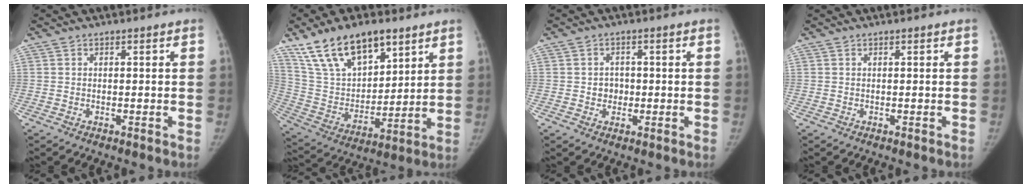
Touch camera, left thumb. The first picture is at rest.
{"total": 19.3, "force": [12.4, 9.8, 11.2], "torque": [-0.156, -0.045, 0.237]}
{"total": 2.9, "force": [-0.3, 2.7, 1.2], "torque": [0.002, 0.007, -0.005]}
{"total": 0.0}